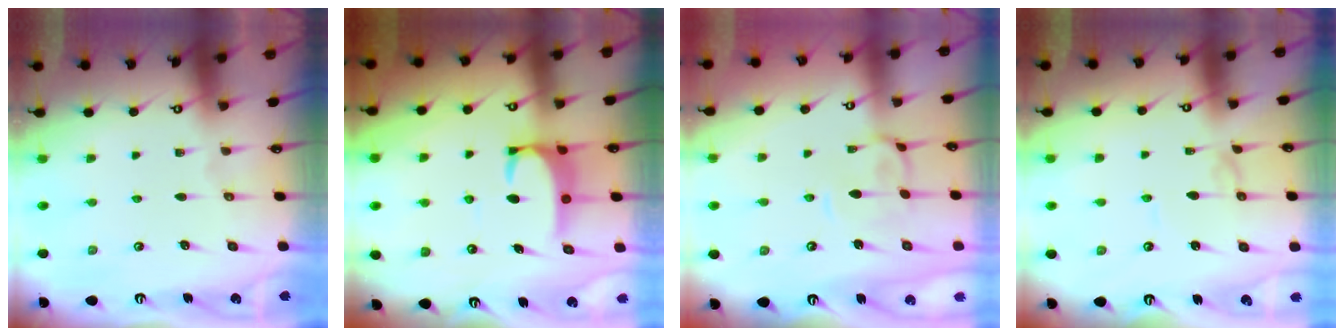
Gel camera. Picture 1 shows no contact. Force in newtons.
{"total": 3.8, "press": 3.7, "slide": 0.9}
{"total": 1.5, "press": 1.3, "slide": 0.7}
{"total": 1.8, "press": 1.8, "slide": 0.1}